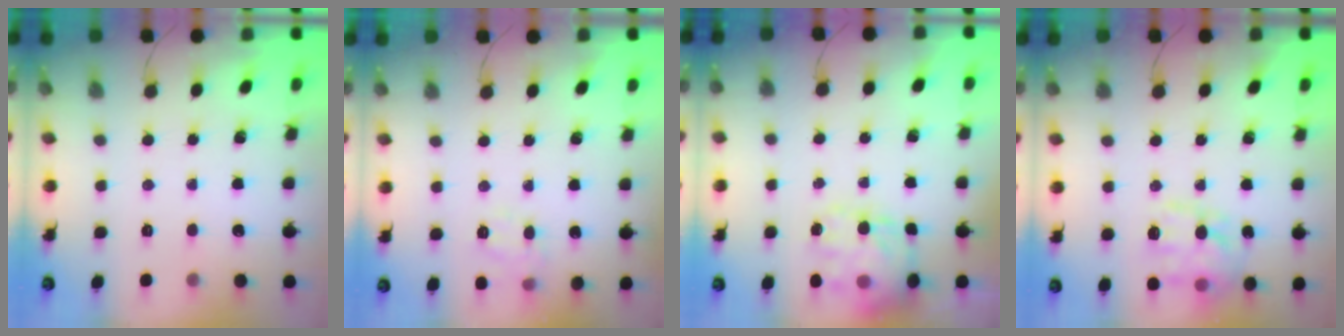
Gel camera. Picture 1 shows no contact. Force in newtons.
{"total": 8.7, "press": 8.5, "slide": 1.4}
{"total": 13.2, "press": 12.7, "slide": 3.4}
{"total": 14.2, "press": 14.2, "slide": 0.5}